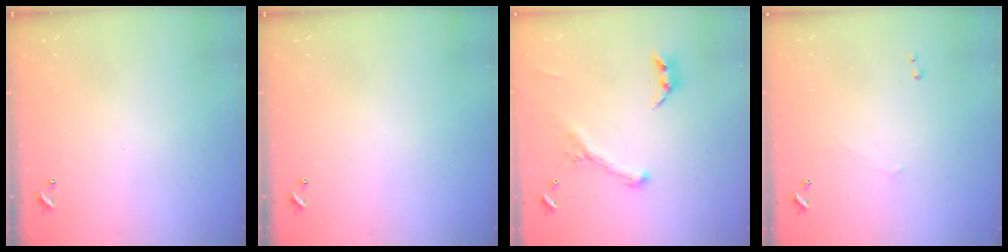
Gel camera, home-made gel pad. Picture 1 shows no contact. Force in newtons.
{"total": 0.0}
{"total": 1.1, "press": 0.6, "slide": 0.9}
{"total": 0.9, "press": 0.7, "slide": 0.5}